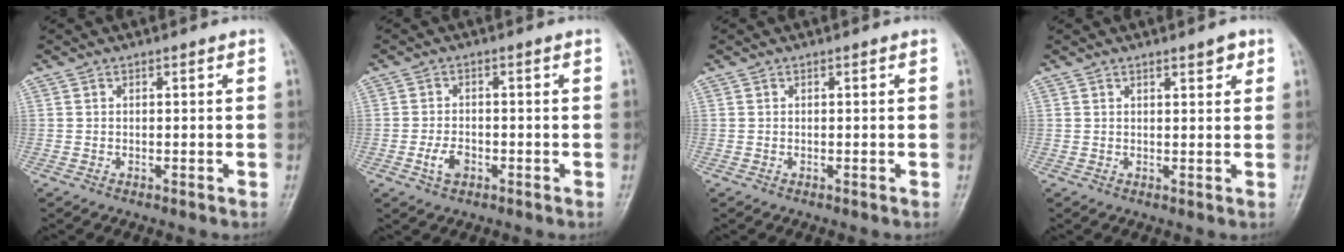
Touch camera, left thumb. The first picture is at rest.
{"total": 3.4, "force": [-1.4, 2.1, 2.3], "torque": [-0.043, 0.008, -0.025]}
{"total": 0.0}
{"total": 2.6, "force": [1.6, 0.8, 1.9], "torque": [-0.018, -0.007, 0.020]}